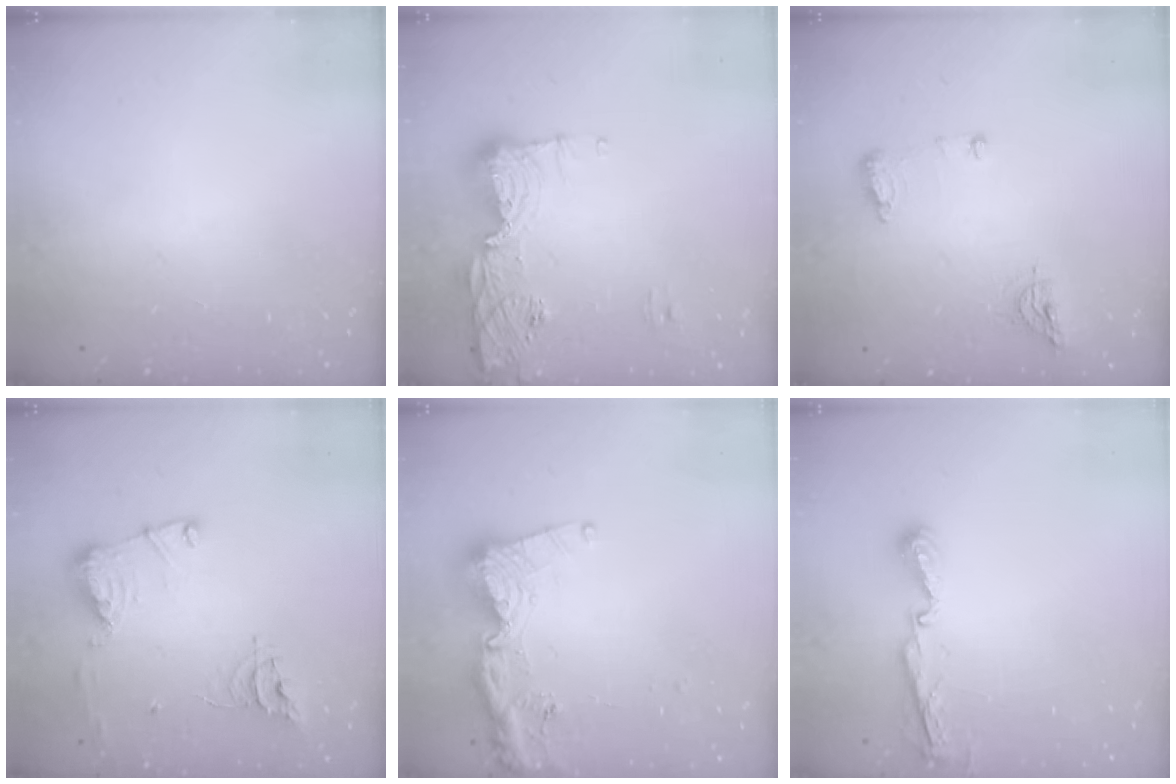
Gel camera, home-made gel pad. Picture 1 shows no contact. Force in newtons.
{"total": 16.1, "press": 15.2, "slide": 5.3}
{"total": 7.9, "press": 7.8, "slide": 1.5}
{"total": 15.3, "press": 15.2, "slide": 1.4}
{"total": 14.4, "press": 14.3, "slide": 1.9}
{"total": 5.1, "press": 5.1, "slide": 0.4}